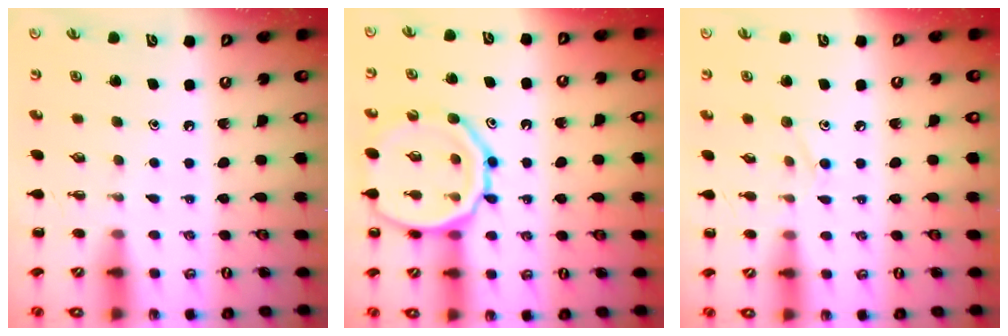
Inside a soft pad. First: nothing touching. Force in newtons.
{"total": 18.4, "press": 18.2, "slide": 2.2}
{"total": 7.6, "press": 7.2, "slide": 2.3}